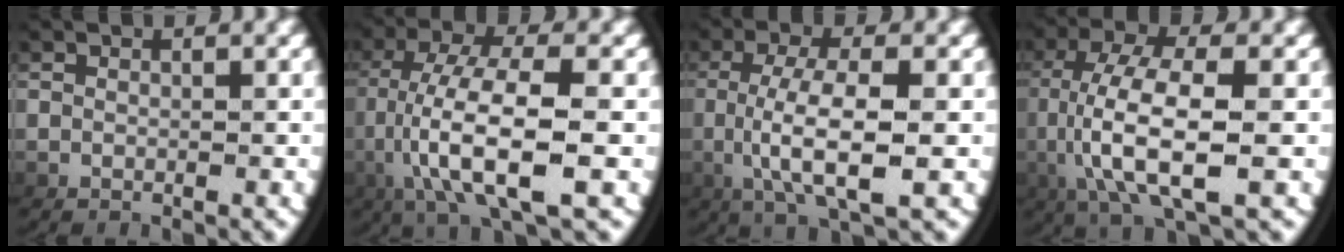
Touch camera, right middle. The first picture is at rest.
{"total": 7.7, "force": [-0.8, 2.6, 7.2], "torque": [-0.159, -0.017, 0.003]}
{"total": 5.9, "force": [-0.6, 1.5, 5.7], "torque": [-0.122, -0.013, 0.000]}
{"total": 7.2, "force": [-0.6, 2.7, 6.7], "torque": [-0.158, -0.020, 0.008]}